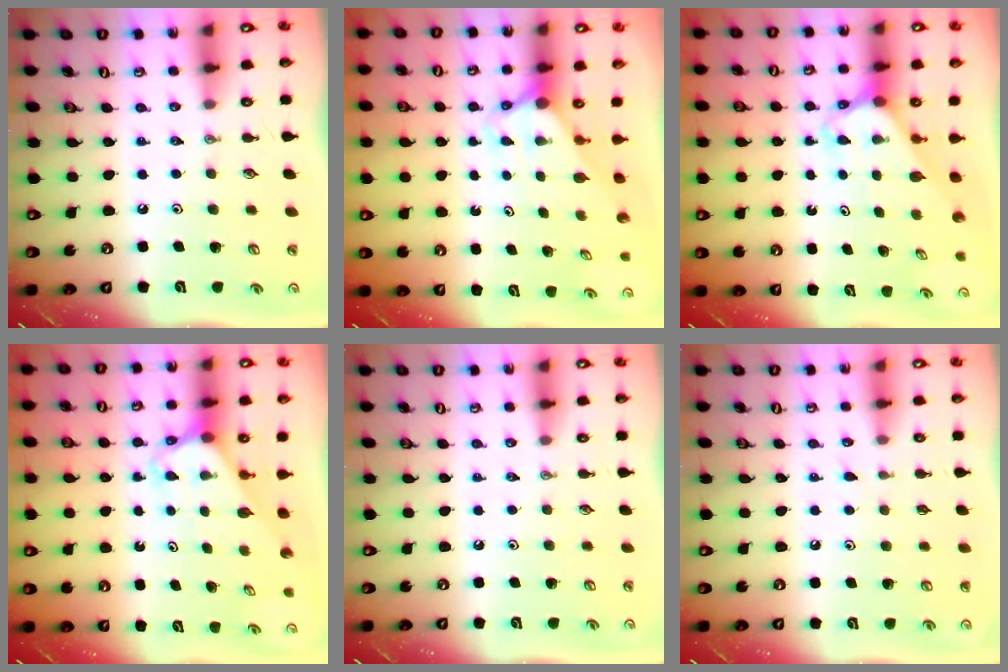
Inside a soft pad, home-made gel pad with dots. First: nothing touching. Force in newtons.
{"total": 3.0, "press": 3.0, "slide": 0.0}
{"total": 2.8, "press": 2.8, "slide": 0.2}
{"total": 2.7, "press": 2.7, "slide": 0.2}
{"total": 0.0}
{"total": 5.6, "press": 5.6, "slide": 0.5}